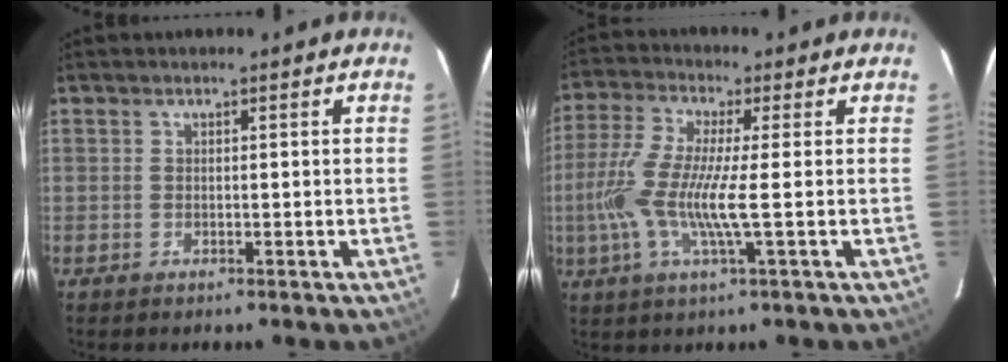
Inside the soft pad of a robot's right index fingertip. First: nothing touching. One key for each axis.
{"total": 10.9, "fx": -1.7, "fy": 0.6, "fz": 10.7, "tx": -0.227, "ty": -0.005, "tz": -0.037}